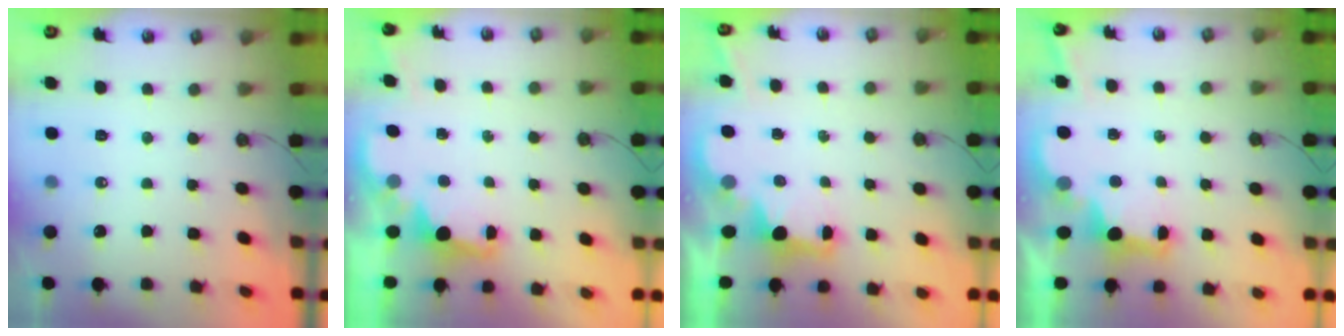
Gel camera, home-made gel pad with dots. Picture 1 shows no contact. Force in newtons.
{"total": 2.0, "press": 1.9, "slide": 0.7}
{"total": 2.2, "press": 2.1, "slide": 0.7}
{"total": 2.7, "press": 2.6, "slide": 0.9}